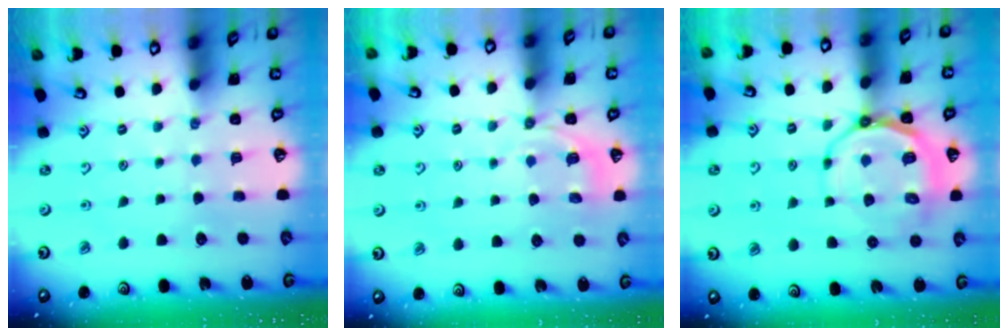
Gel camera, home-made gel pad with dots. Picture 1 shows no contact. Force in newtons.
{"total": 5.0, "press": 4.5, "slide": 2.3}
{"total": 11.0, "press": 10.7, "slide": 2.6}